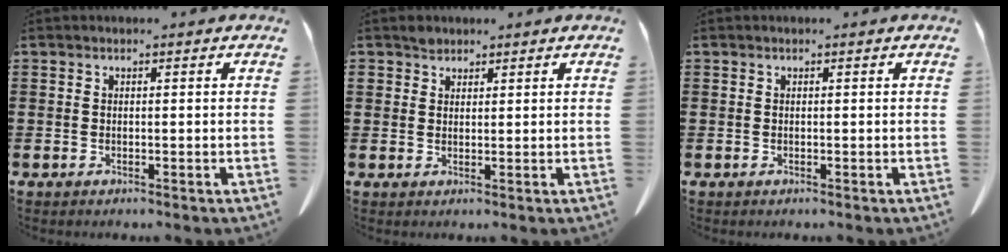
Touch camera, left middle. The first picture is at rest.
{"total": 1.6, "force": [1.4, 0.8, 0.0], "torque": [-0.003, 0.002, 0.027]}
{"total": 0.0}